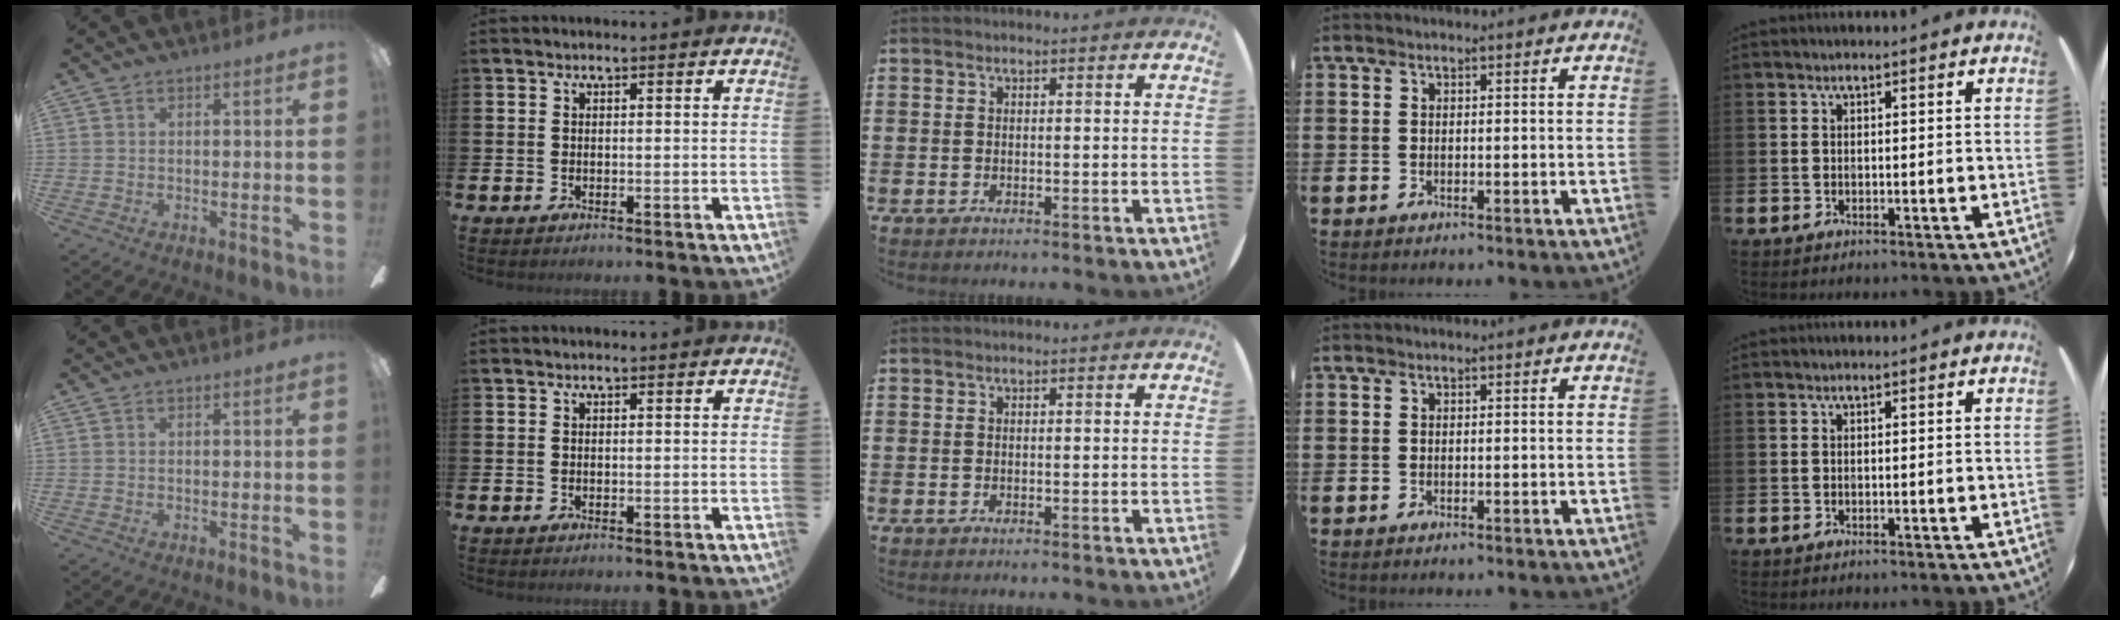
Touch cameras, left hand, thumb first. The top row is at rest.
{}